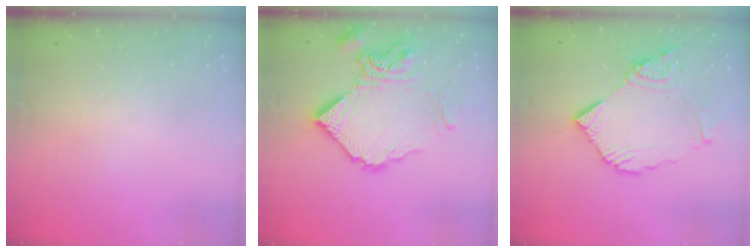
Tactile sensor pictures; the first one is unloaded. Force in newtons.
{"total": 13.9, "press": 13.8, "slide": 1.6}
{"total": 12.2, "press": 12.1, "slide": 1.3}